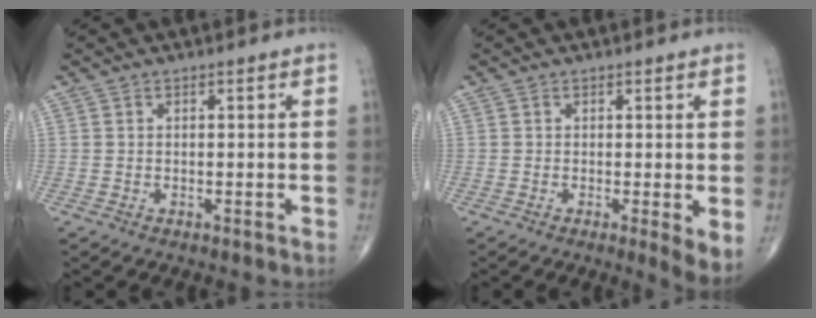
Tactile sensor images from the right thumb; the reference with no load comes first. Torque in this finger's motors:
{"motor_torque": [0.46, 0.90, 0.31, -0.26, 0.15]}